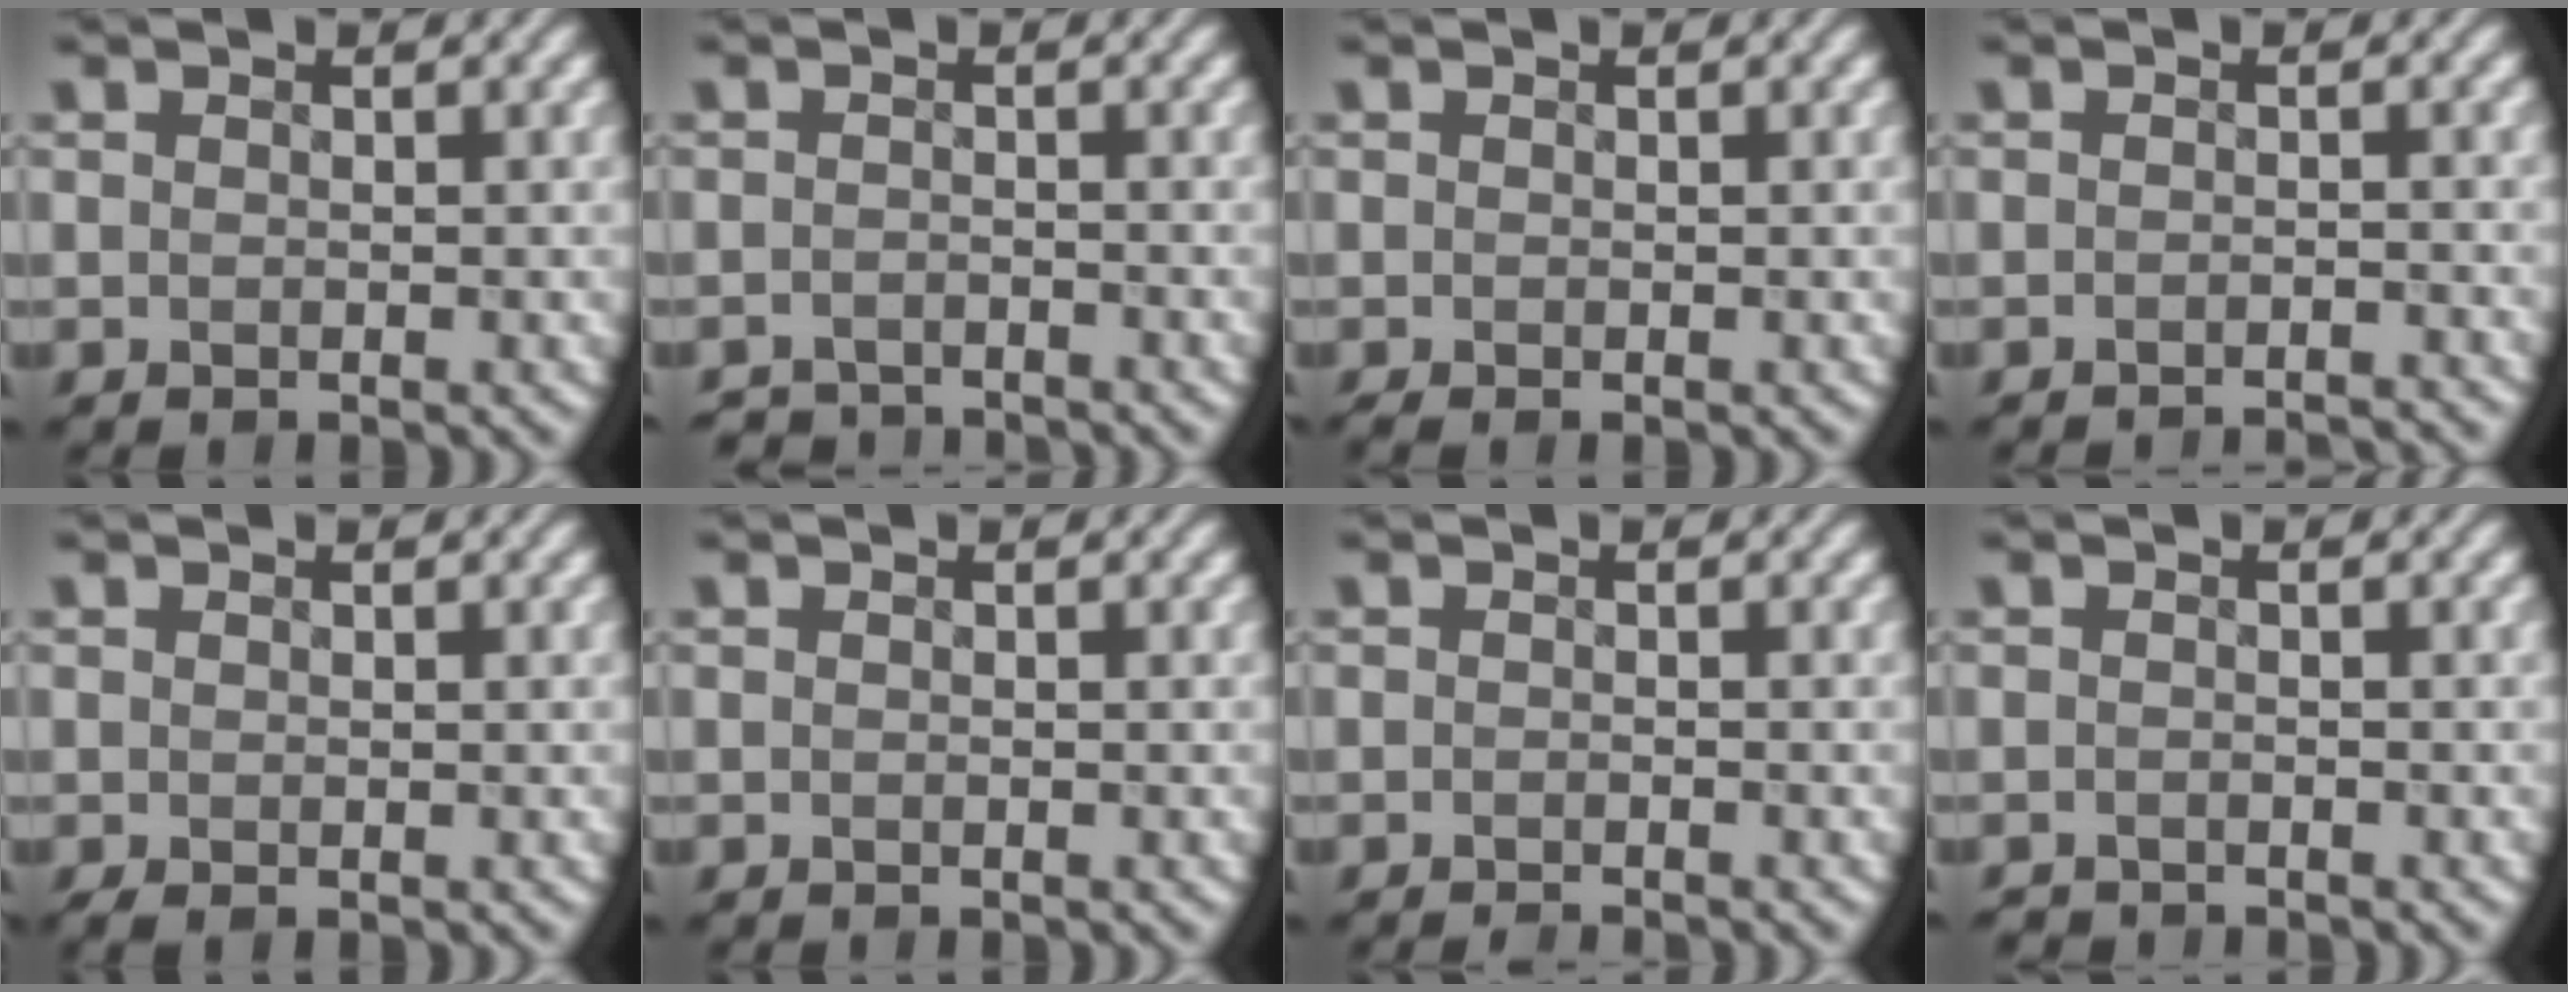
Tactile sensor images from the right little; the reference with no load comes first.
{"total": 2.7, "force": [-2.7, 0.4, 0.0], "torque": [0.003, -0.001, -0.051]}
{"total": 0.7, "force": [-0.6, 0.1, 0.4], "torque": [-0.013, -0.002, -0.013]}
{"total": 2.8, "force": [-2.7, 0.0, 0.5], "torque": [-0.007, 0.000, -0.036]}
{"total": 0.9, "force": [-0.2, 0.4, 0.7], "torque": [-0.021, 0.000, -0.005]}
{"total": 0.0}
{"total": 0.9, "force": [-0.9, -0.1, 0.2], "torque": [-0.005, -0.002, -0.018]}
{"total": 1.2, "force": [-1.2, 0.1, -0.1], "torque": [0.002, -0.002, -0.023]}